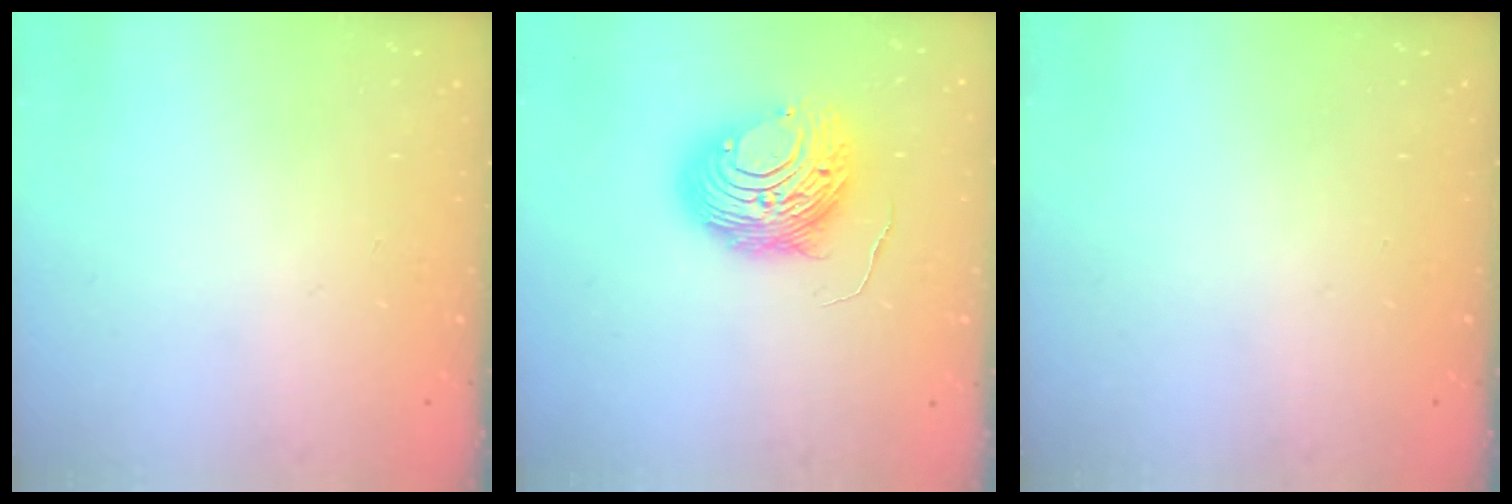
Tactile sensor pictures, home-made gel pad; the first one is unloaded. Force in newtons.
{"total": 11.2, "press": 11.1, "slide": 1.1}
{"total": 0.0}